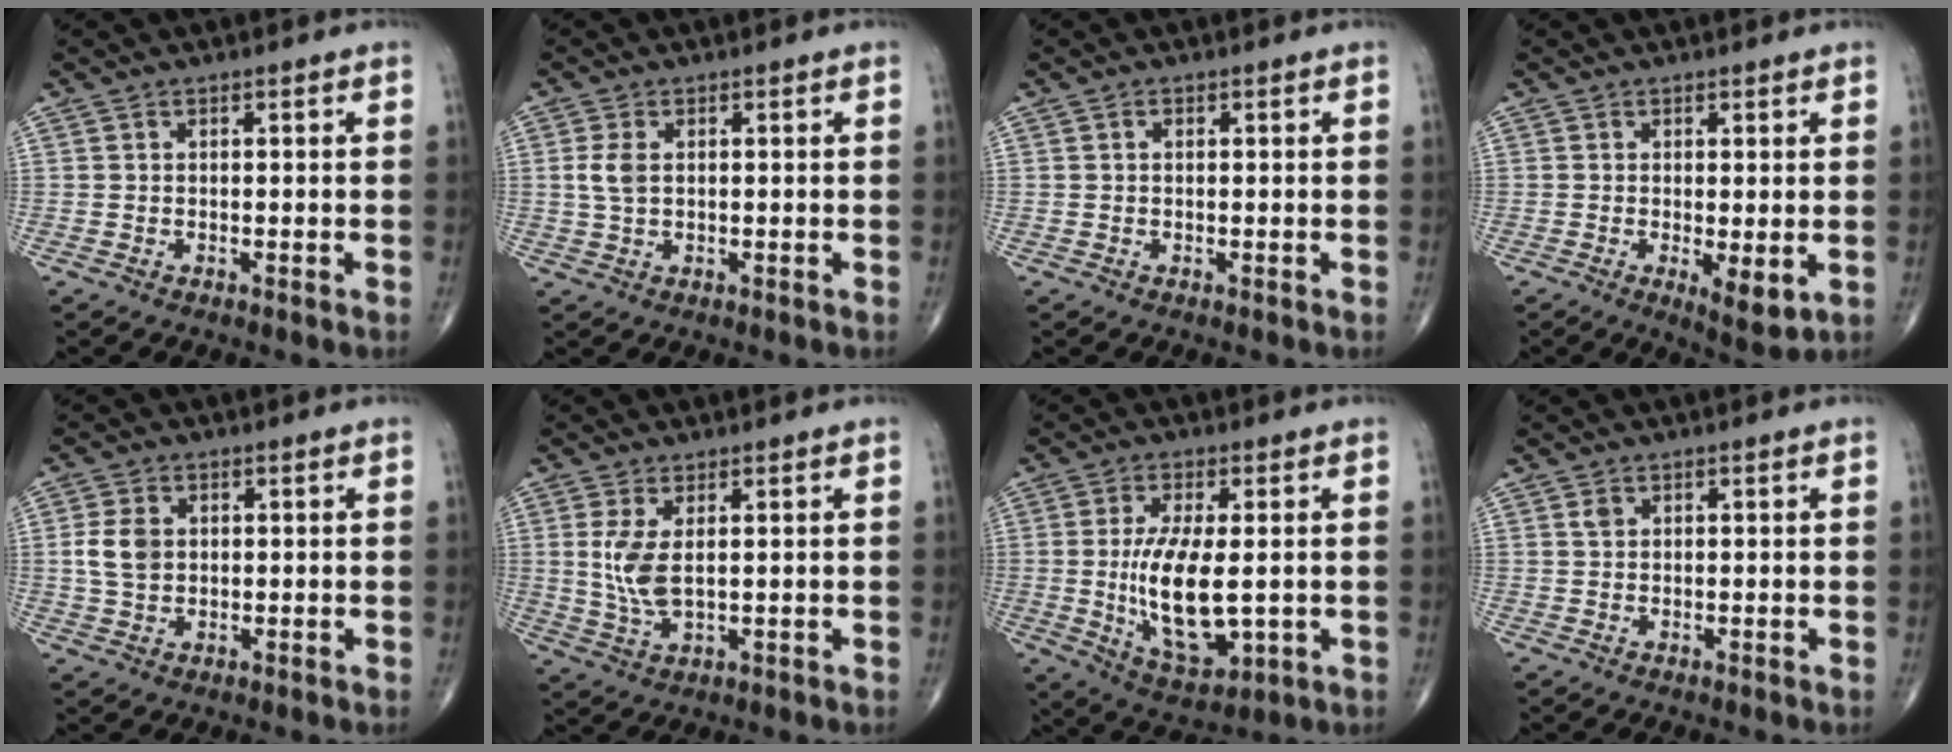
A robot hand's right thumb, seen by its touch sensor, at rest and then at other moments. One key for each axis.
{"total": 3.4, "fx": 0.5, "fy": 2.0, "fz": 2.7, "tx": -0.062, "ty": 0.002, "tz": 0.012}
{"total": 0.8, "fx": 0.3, "fy": 0.5, "fz": 0.5, "tx": -0.010, "ty": 0.001, "tz": 0.004}
{"total": 4.9, "fx": -0.8, "fy": 1.7, "fz": 4.5, "tx": -0.068, "ty": -0.018, "tz": -0.010}
{"total": 5.3, "fx": 0.6, "fy": 3.9, "fz": 3.6, "tx": -0.065, "ty": -0.001, "tz": 0.012}
{"total": 6.2, "fx": 1.1, "fy": 2.7, "fz": 5.5, "tx": -0.122, "ty": -0.011, "tz": 0.031}
{"total": 13.8, "fx": -0.7, "fy": 5.8, "fz": 12.5, "tx": -0.224, "ty": -0.021, "tz": 0.000}
{"total": 1.1, "fx": 0.5, "fy": 0.8, "fz": 0.6, "tx": -0.007, "ty": 0.000, "tz": 0.009}